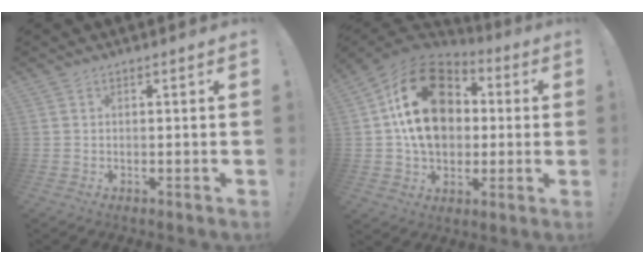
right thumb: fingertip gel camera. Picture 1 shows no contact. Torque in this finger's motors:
{"motor_torque": [0.53, 1.88, 0.54, 0.23, 0.19]}